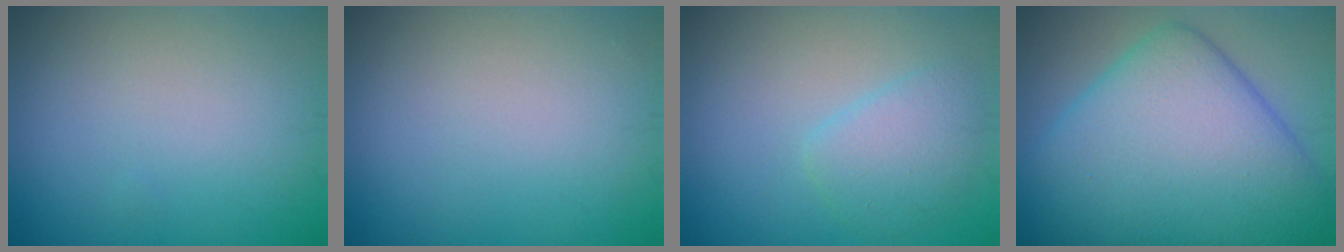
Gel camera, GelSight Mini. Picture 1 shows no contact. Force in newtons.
{"total": 0.0}
{"total": 2.7, "press": 2.7, "slide": 0.2}
{"total": 15.0, "press": 15.0, "slide": 0.1}